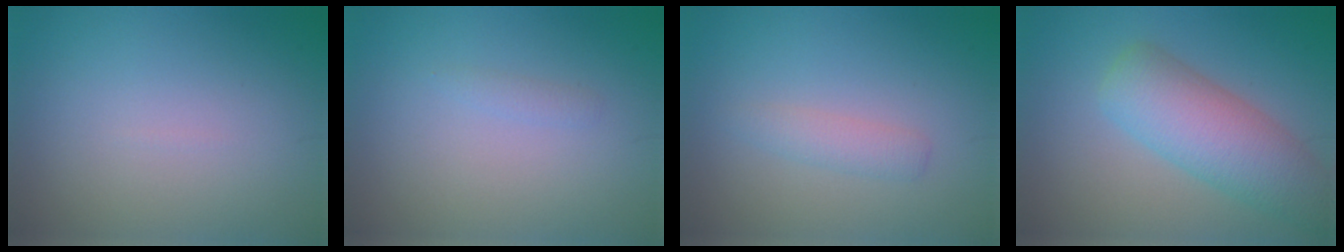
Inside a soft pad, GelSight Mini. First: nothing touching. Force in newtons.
{"total": 0.7, "press": 0.7, "slide": 0.1}
{"total": 1.7, "press": 1.7, "slide": 0.1}
{"total": 6.7, "press": 6.7, "slide": 0.4}